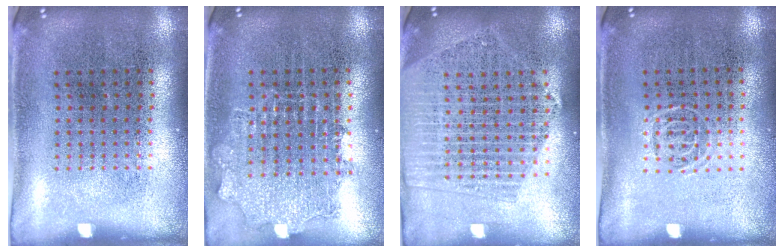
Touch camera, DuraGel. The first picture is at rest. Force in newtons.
{"total": 1.1, "press": 1.1, "slide": 0.3}
{"total": 2.1, "press": 2.0, "slide": 0.9}
{"total": 0.6, "press": 0.4, "slide": 0.4}